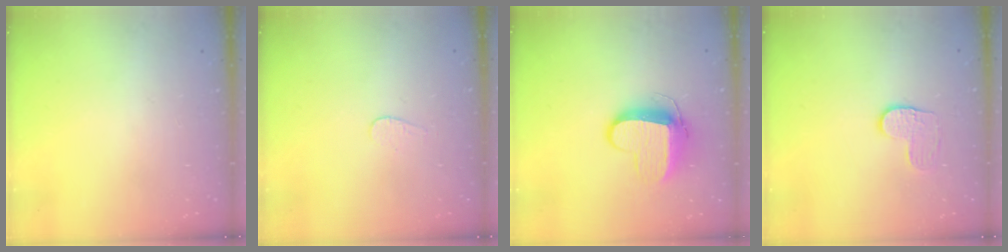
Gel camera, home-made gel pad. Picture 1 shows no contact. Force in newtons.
{"total": 3.0, "press": 3.0, "slide": 0.3}
{"total": 10.7, "press": 10.6, "slide": 1.1}
{"total": 4.3, "press": 4.3, "slide": 0.5}